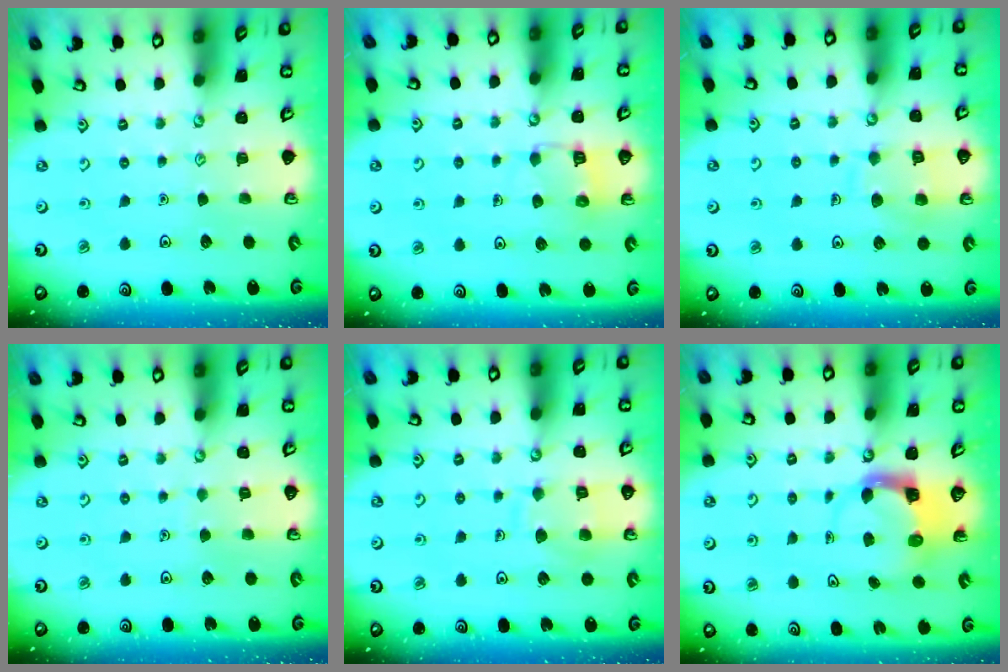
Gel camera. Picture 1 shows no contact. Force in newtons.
{"total": 6.3, "press": 6.3, "slide": 0.5}
{"total": 10.7, "press": 10.7, "slide": 0.9}
{"total": 2.5, "press": 2.5, "slide": 0.3}
{"total": 9.0, "press": 9.0, "slide": 0.9}
{"total": 3.6, "press": 3.6, "slide": 0.6}